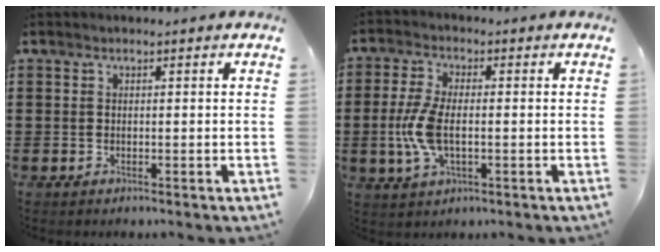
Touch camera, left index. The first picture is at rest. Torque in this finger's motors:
{"motor_torque": [0.62, 0.20, 0.35, 0.14]}